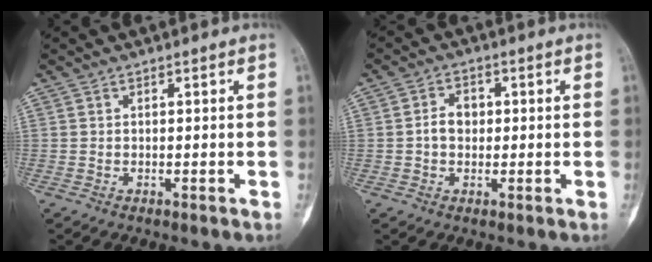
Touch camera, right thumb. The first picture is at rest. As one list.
[{"total": 4.0, "force": [0.0, 3.1, 2.6], "torque": [-0.035, 0.012, -0.005]}]